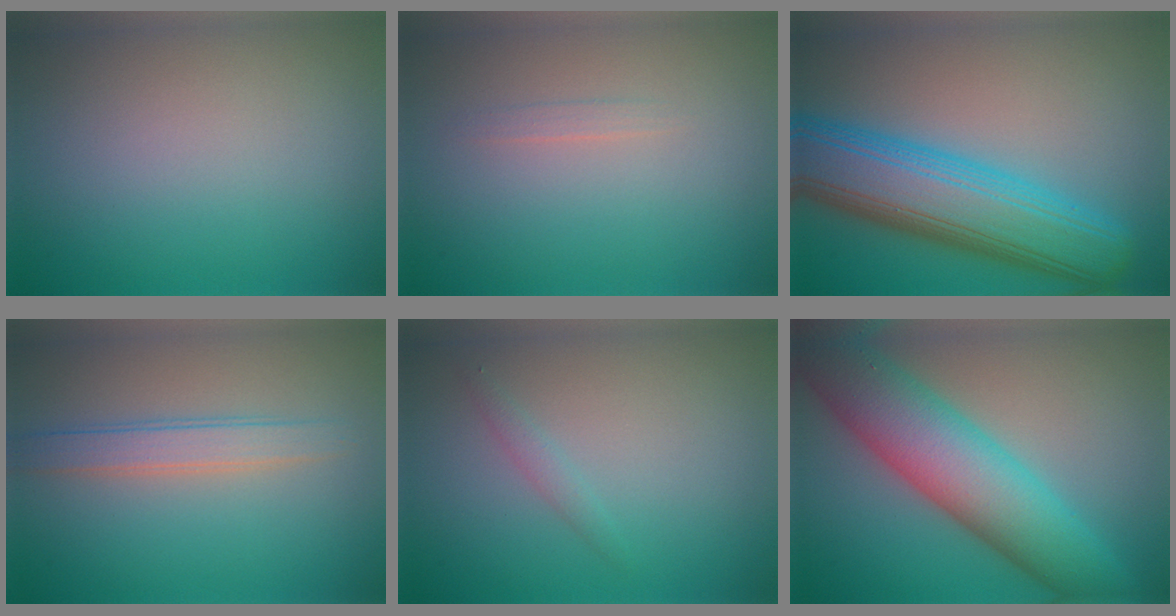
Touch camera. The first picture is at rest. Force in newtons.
{"total": 0.6, "press": 0.6, "slide": 0.0}
{"total": 10.8, "press": 10.8, "slide": 0.4}
{"total": 2.6, "press": 2.6, "slide": 0.0}
{"total": 0.9, "press": 0.9, "slide": 0.1}
{"total": 10.5, "press": 10.5, "slide": 0.0}